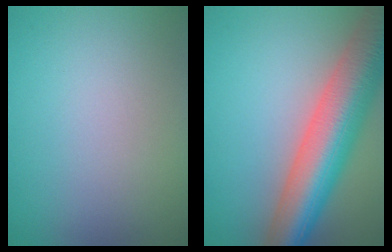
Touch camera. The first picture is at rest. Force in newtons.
{"total": 11.0, "press": 11.0, "slide": 0.6}